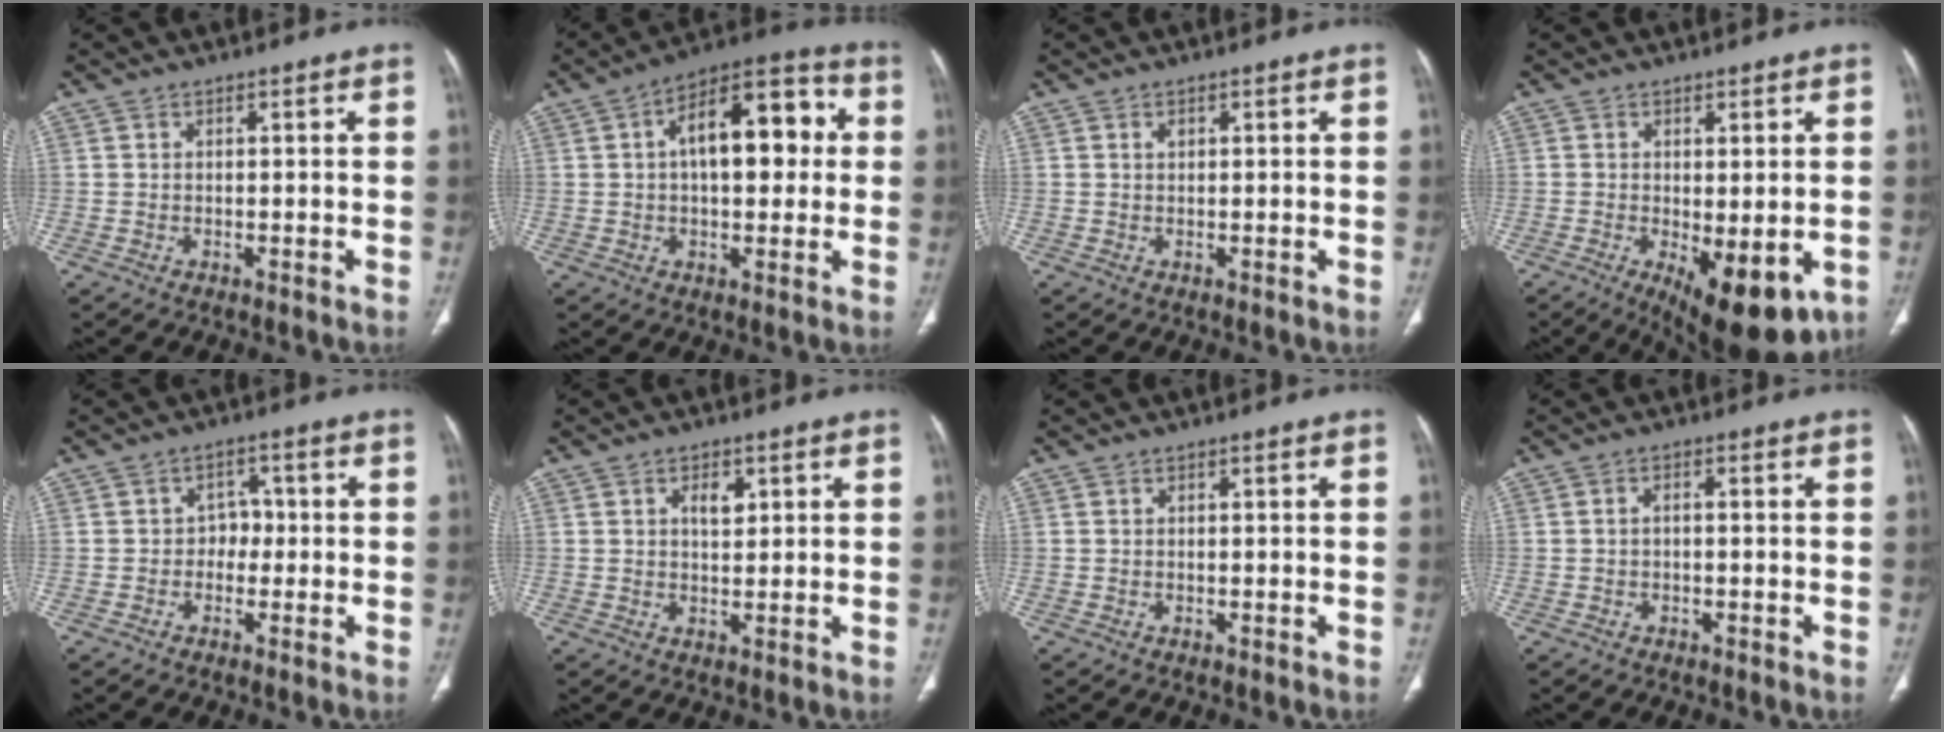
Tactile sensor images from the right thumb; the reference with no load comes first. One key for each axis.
{"total": 16.1, "fx": 2.7, "fy": 8.1, "fz": 13.6, "tx": -0.176, "ty": 0.034, "tz": 0.035}
{"total": 0.8, "fx": 0.4, "fy": 0.5, "fz": 0.5, "tx": -0.005, "ty": 0.001, "tz": 0.006}
{"total": 12.1, "fx": -4.2, "fy": 5.1, "fz": 10.2, "tx": -0.135, "ty": -0.016, "tz": -0.048}
{"total": 3.2, "fx": -0.5, "fy": 2.7, "fz": 1.7, "tx": 0.005, "ty": 0.012, "tz": -0.018}
{"total": 3.4, "fx": 1.3, "fy": 2.0, "fz": 2.5, "tx": -0.030, "ty": -0.006, "tz": 0.021}
{"total": 0.0}
{"total": 1.1, "fx": -0.2, "fy": 0.6, "fz": 1.0, "tx": -0.016, "ty": 0.005, "tz": -0.006}